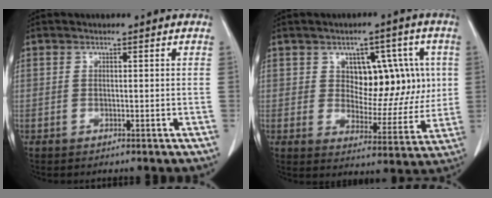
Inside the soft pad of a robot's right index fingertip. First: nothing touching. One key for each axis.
{"total": 10.5, "fx": 2.7, "fy": 6.3, "fz": 8.0, "tx": -0.091, "ty": 0.021, "tz": 0.049}